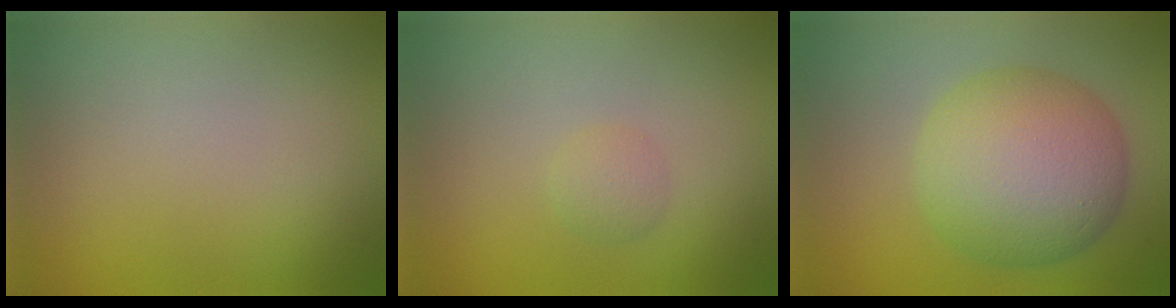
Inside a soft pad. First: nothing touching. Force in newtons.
{"total": 1.3, "press": 1.3, "slide": 0.0}
{"total": 10.4, "press": 10.4, "slide": 0.3}